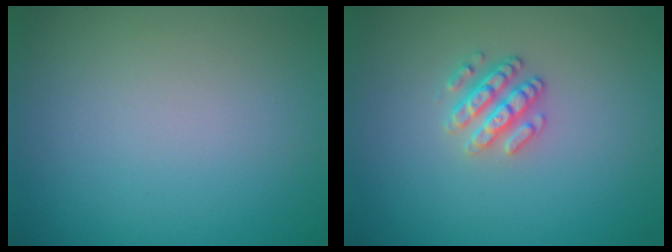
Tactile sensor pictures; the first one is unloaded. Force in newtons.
{"total": 2.5, "press": 2.4, "slide": 0.7}